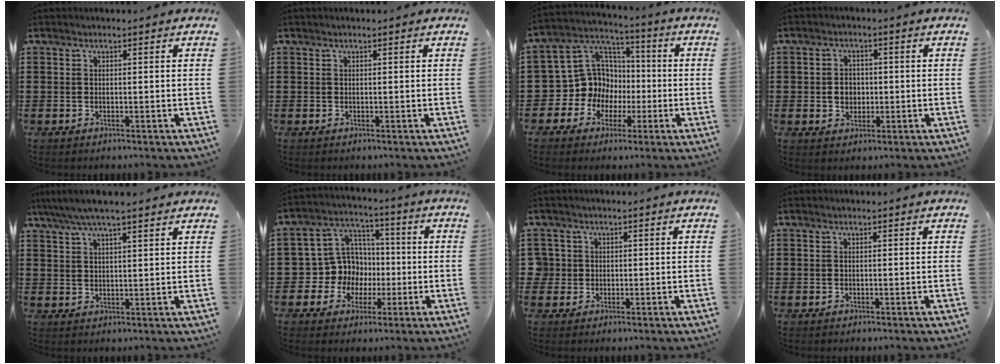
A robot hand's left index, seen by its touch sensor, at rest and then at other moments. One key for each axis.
{"total": 0.0}
{"total": 10.7, "fx": -0.9, "fy": 10.4, "fz": 2.5, "tx": -0.106, "ty": -0.003, "tz": -0.010}
{"total": 3.1, "fx": -0.2, "fy": 2.6, "fz": 1.7, "tx": -0.032, "ty": 0.003, "tz": -0.010}
{"total": 5.1, "fx": 4.0, "fy": 0.7, "fz": 3.0, "tx": -0.068, "ty": -0.004, "tz": 0.071}
{"total": 9.0, "fx": -0.3, "fy": 8.9, "fz": 1.6, "tx": -0.083, "ty": 0.000, "tz": 0.000}
{"total": 2.2, "fx": 0.2, "fy": 2.2, "fz": 0.3, "tx": -0.024, "ty": 0.006, "tz": -0.003}
{"total": 0.0}